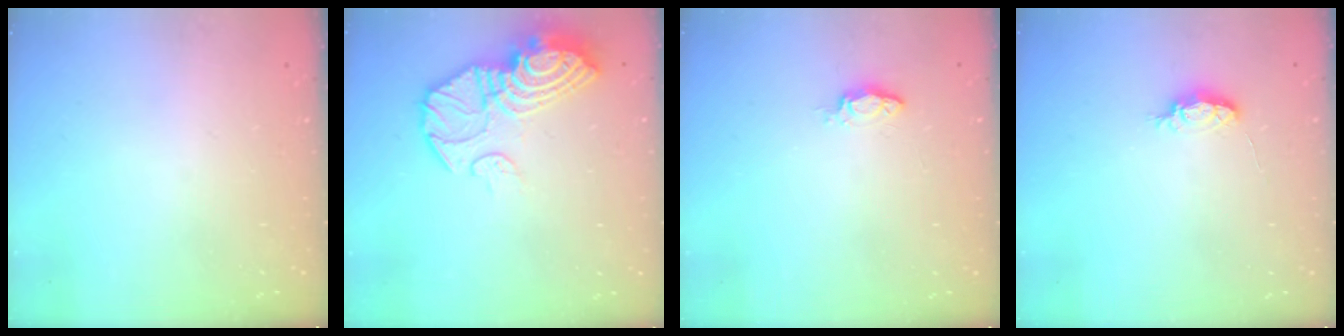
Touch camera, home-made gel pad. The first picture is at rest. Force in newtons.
{"total": 16.1, "press": 16.1, "slide": 1.3}
{"total": 2.8, "press": 2.8, "slide": 0.4}
{"total": 3.7, "press": 3.7, "slide": 0.5}